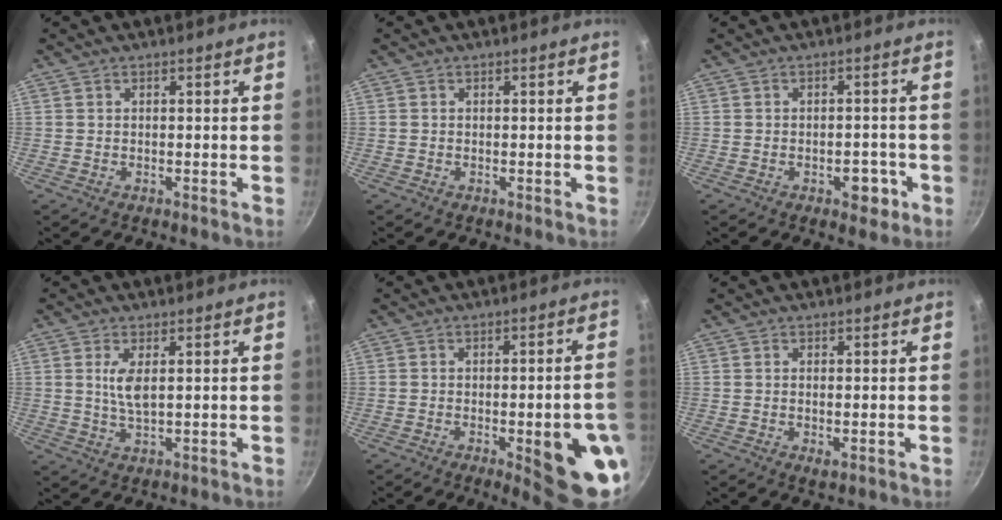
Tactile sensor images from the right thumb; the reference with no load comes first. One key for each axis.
{"total": 0.0}
{"total": 4.7, "fx": -1.9, "fy": 2.8, "fz": 3.3, "tx": -0.021, "ty": 0.016, "tz": -0.020}
{"total": 4.6, "fx": 1.2, "fy": 1.8, "fz": 4.1, "tx": -0.078, "ty": -0.009, "tz": 0.025}
{"total": 14.3, "fx": -4.2, "fy": 3.9, "fz": 13.1, "tx": -0.133, "ty": 0.018, "tz": -0.047}
{"total": 1.8, "fx": -0.3, "fy": 0.7, "fz": 1.7, "tx": -0.031, "ty": -0.005, "tz": -0.005}